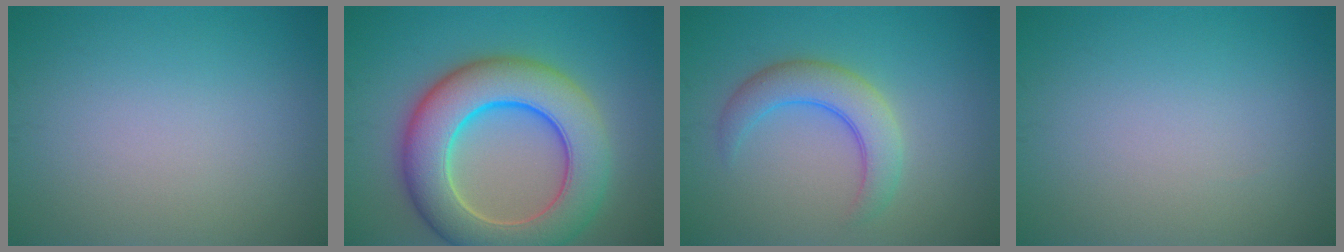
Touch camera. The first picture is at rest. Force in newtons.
{"total": 11.0, "press": 11.0, "slide": 0.6}
{"total": 4.2, "press": 4.2, "slide": 0.1}
{"total": 0.0}